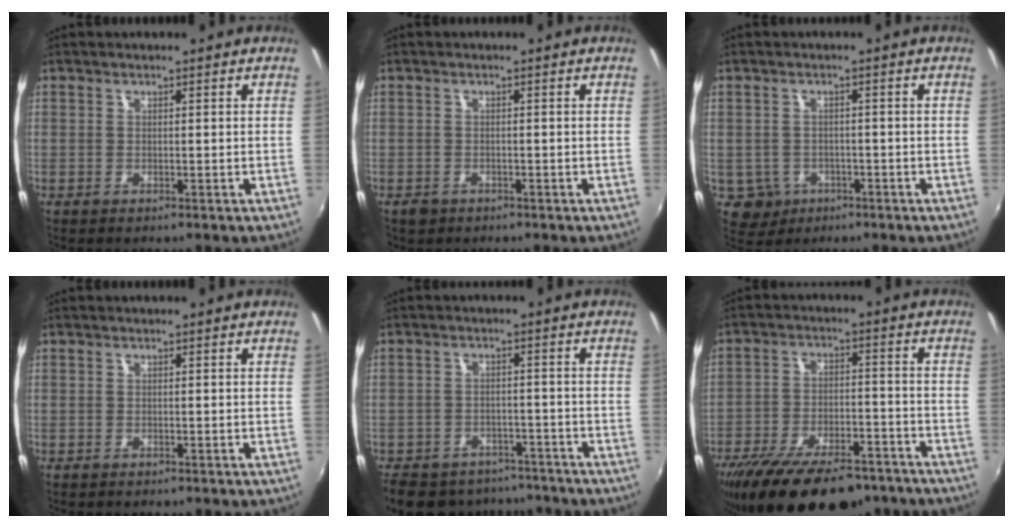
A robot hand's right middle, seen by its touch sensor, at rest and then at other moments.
{"total": 2.0, "force": [-1.2, 1.6, 0.5], "torque": [-0.015, -0.003, -0.017]}
{"total": 5.0, "force": [-1.9, 4.4, 1.2], "torque": [-0.036, 0.001, -0.021]}
{"total": 0.5, "force": [-0.5, 0.3, 0.0], "torque": [-0.003, -0.003, -0.009]}
{"total": 16.8, "force": [-13.3, 8.4, 5.9], "torque": [-0.147, 0.010, -0.177]}
{"total": 20.6, "force": [-15.8, 7.6, 10.9], "torque": [-0.209, -0.031, -0.233]}